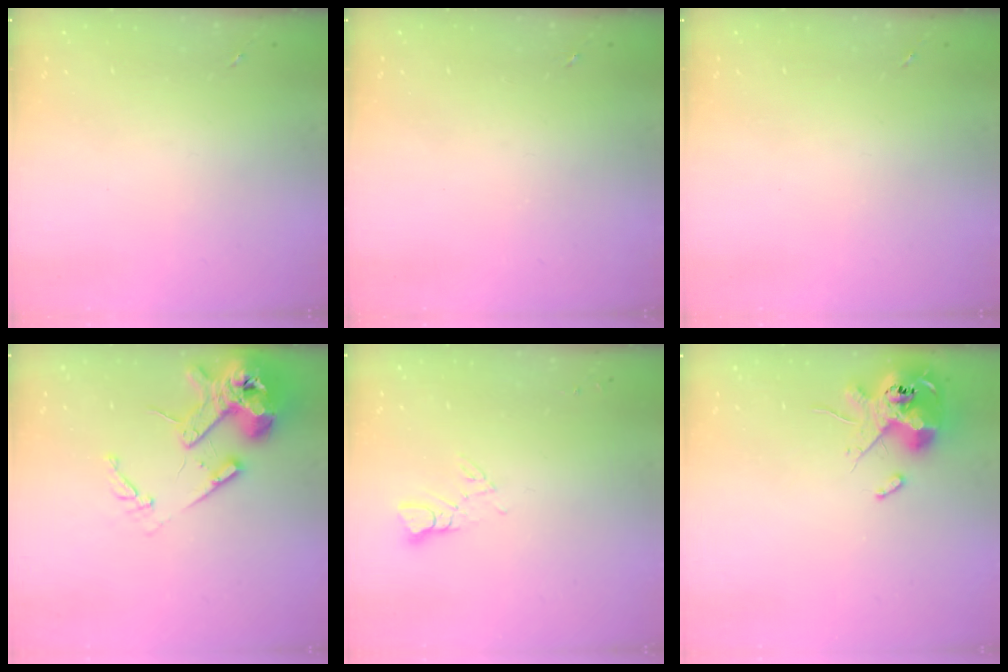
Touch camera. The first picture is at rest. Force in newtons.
{"total": 0.0}
{"total": 0.0}
{"total": 16.3, "press": 16.2, "slide": 2.3}
{"total": 4.5, "press": 4.5, "slide": 0.5}
{"total": 12.8, "press": 12.6, "slide": 2.2}